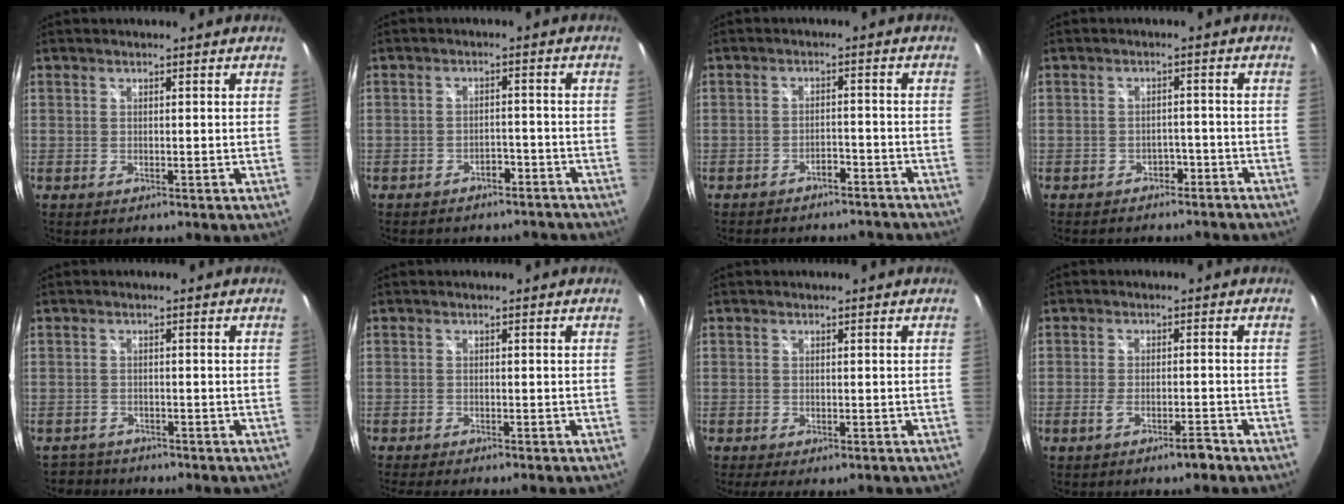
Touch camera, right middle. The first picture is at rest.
{"total": 8.2, "force": [-7.1, 3.4, 2.3], "torque": [-0.052, 0.008, -0.084]}
{"total": 10.3, "force": [-9.3, 3.3, 3.1], "torque": [-0.070, 0.009, -0.113]}
{"total": 7.0, "force": [-5.9, 3.3, 2.0], "torque": [-0.040, 0.008, -0.071]}
{"total": 3.6, "force": [-3.1, 1.7, -0.1], "torque": [-0.009, 0.002, -0.054]}
{"total": 3.5, "force": [-3.1, 0.0, 1.6], "torque": [-0.031, -0.015, -0.050]}
{"total": 3.3, "force": [-2.0, 1.5, 2.2], "torque": [-0.039, -0.015, -0.027]}
{"total": 4.0, "force": [-2.8, 0.8, 2.8], "torque": [-0.061, -0.003, -0.049]}